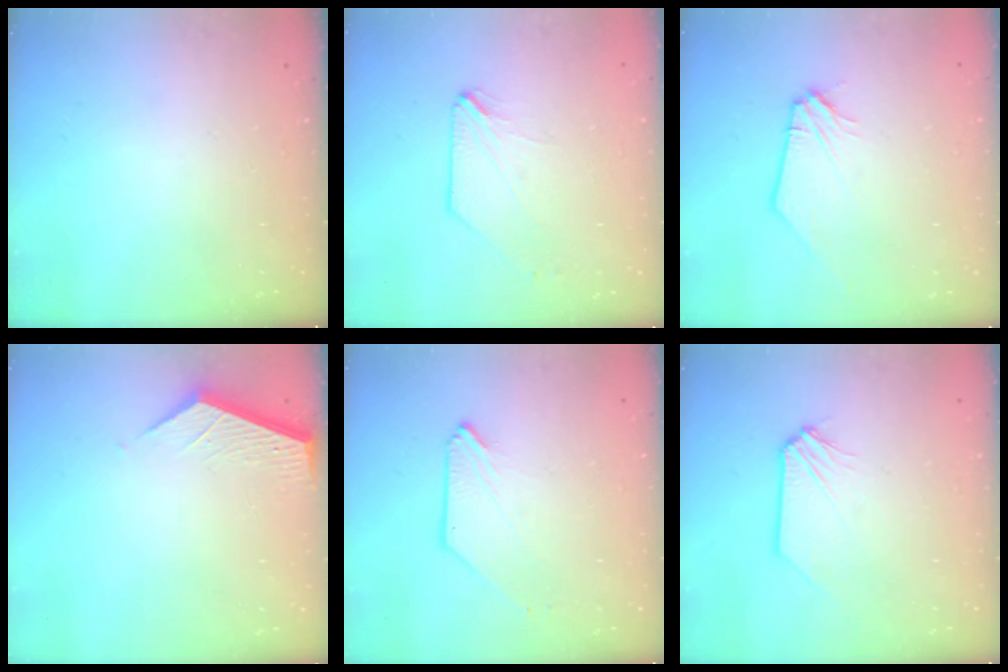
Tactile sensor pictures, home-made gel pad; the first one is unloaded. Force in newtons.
{"total": 1.4, "press": 1.4, "slide": 0.2}
{"total": 1.2, "press": 1.2, "slide": 0.1}
{"total": 4.4, "press": 4.4, "slide": 0.1}
{"total": 0.0}
{"total": 1.0, "press": 1.0, "slide": 0.2}